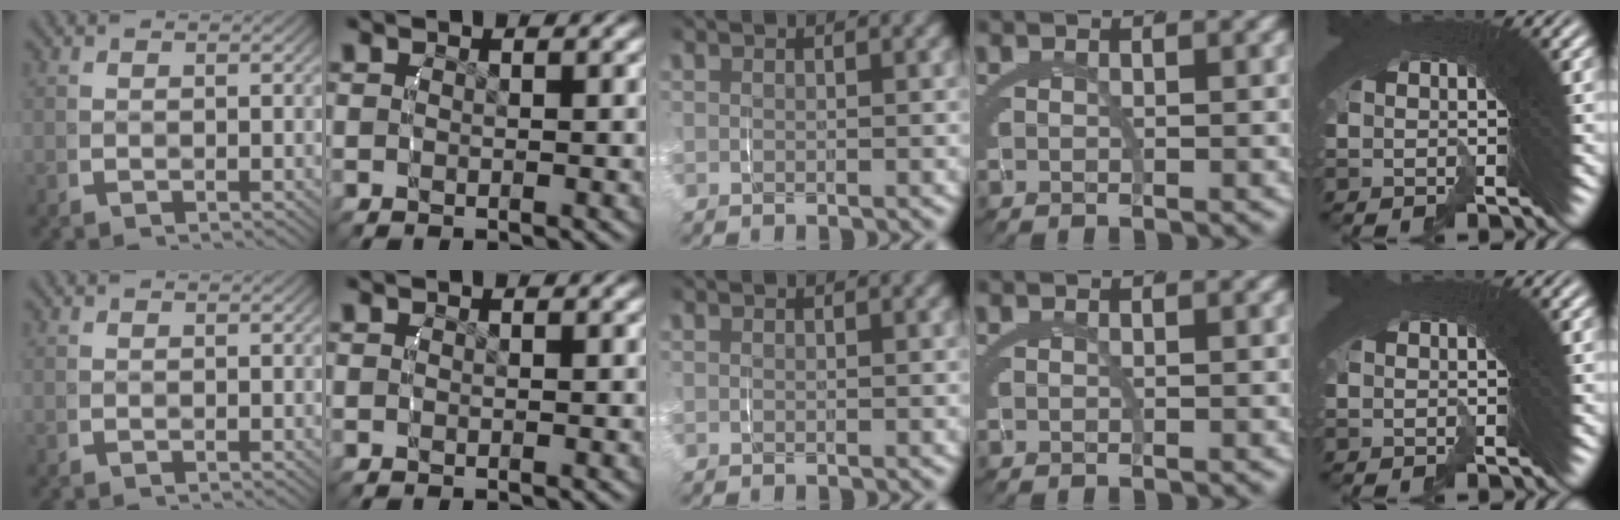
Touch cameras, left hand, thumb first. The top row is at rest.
{}